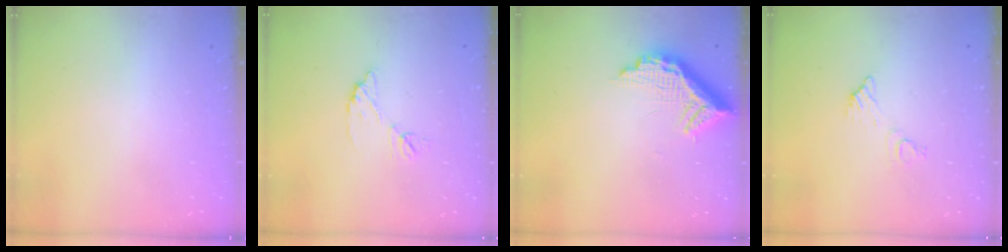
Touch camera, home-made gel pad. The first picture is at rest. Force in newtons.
{"total": 7.8, "press": 7.8, "slide": 0.3}
{"total": 13.5, "press": 13.5, "slide": 1.2}
{"total": 5.6, "press": 5.6, "slide": 0.2}